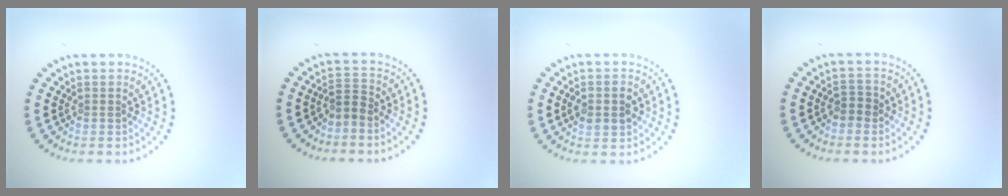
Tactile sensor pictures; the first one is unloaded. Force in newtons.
{"total": 1.8, "press": 1.3, "slide": 1.2}
{"total": 2.8, "press": 2.8, "slide": 0.0}
{"total": 1.1, "press": 0.9, "slide": 0.5}